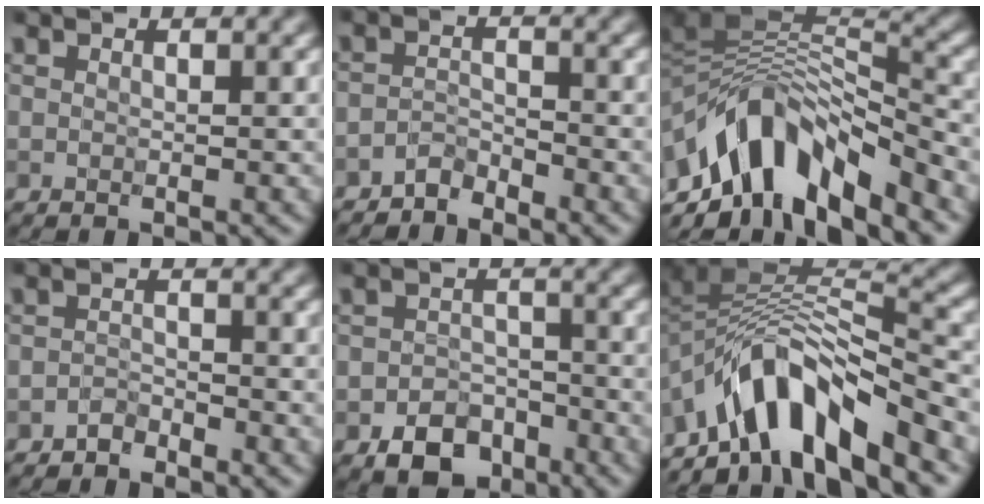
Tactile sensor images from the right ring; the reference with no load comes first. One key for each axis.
{"total": 1.9, "fx": -1.8, "fy": 0.4, "fz": 0.3, "tx": -0.003, "ty": 0.008, "tz": -0.039}
{"total": 11.4, "fx": -4.9, "fy": 5.1, "fz": 9.0, "tx": -0.151, "ty": 0.011, "tz": -0.082}
{"total": 1.4, "fx": -1.3, "fy": 0.5, "fz": 0.2, "tx": -0.001, "ty": 0.005, "tz": -0.028}
{"total": 4.7, "fx": -3.0, "fy": 3.0, "fz": 1.9, "tx": -0.024, "ty": -0.007, "tz": -0.048}
{"total": 10.0, "fx": -6.2, "fy": 3.9, "fz": 6.9, "tx": -0.100, "ty": 0.009, "tz": -0.108}